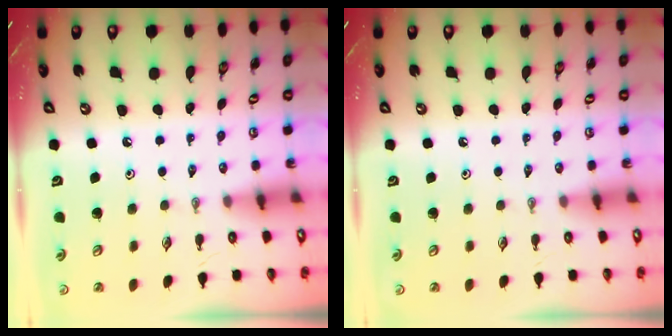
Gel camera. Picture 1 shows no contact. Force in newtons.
{"total": 0.0}